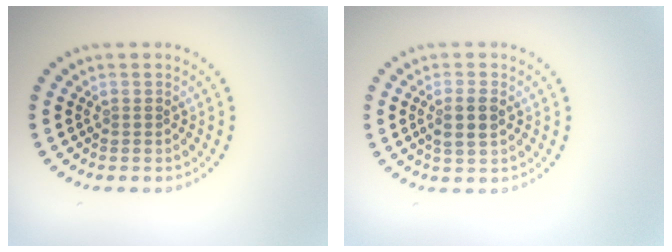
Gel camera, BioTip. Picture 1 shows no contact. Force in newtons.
{"total": 2.4, "press": 2.3, "slide": 0.7}